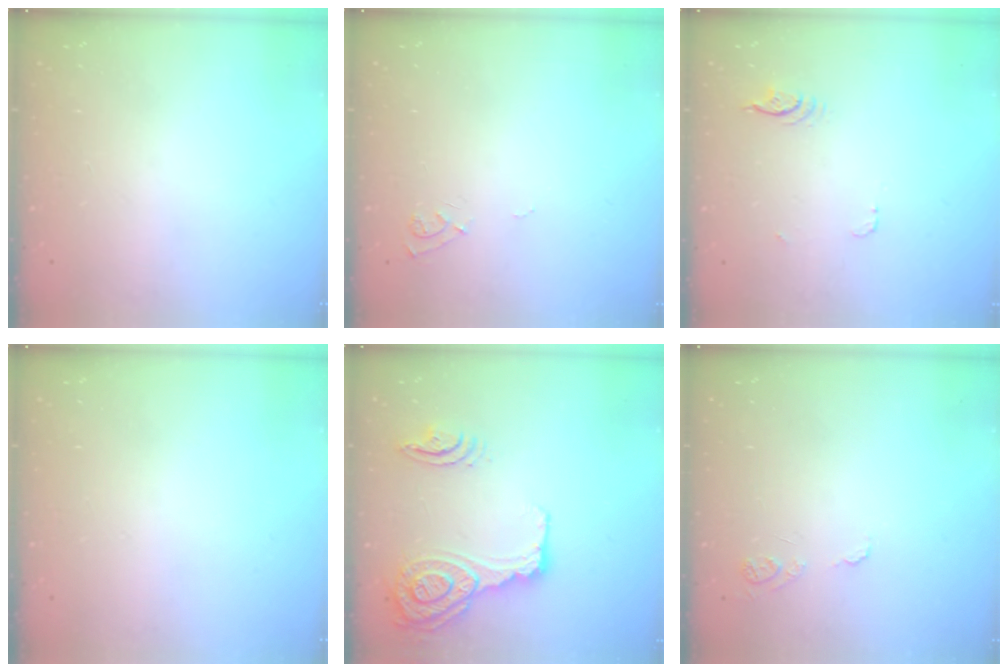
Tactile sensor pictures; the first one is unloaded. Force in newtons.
{"total": 6.8, "press": 6.8, "slide": 0.6}
{"total": 3.9, "press": 3.6, "slide": 1.7}
{"total": 0.0}
{"total": 18.9, "press": 18.6, "slide": 3.2}
{"total": 7.2, "press": 7.2, "slide": 0.7}